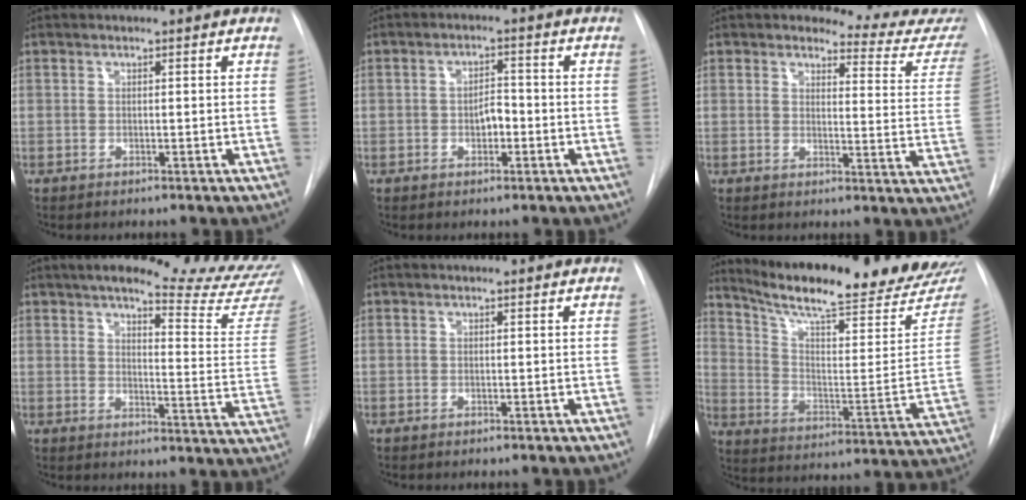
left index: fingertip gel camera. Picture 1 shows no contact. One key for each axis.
{"total": 3.1, "fx": -1.7, "fy": 1.5, "fz": 2.1, "tx": -0.030, "ty": 0.001, "tz": -0.024}
{"total": 10.6, "fx": 10.5, "fy": 1.2, "fz": 1.3, "tx": 0.006, "ty": -0.092, "tz": 0.091}
{"total": 21.5, "fx": 19.6, "fy": 1.0, "fz": 8.8, "tx": -0.114, "ty": -0.109, "tz": 0.221}
{"total": 0.0}
{"total": 25.3, "fx": 22.6, "fy": 1.9, "fz": 11.1, "tx": -0.175, "ty": -0.096, "tz": 0.302}